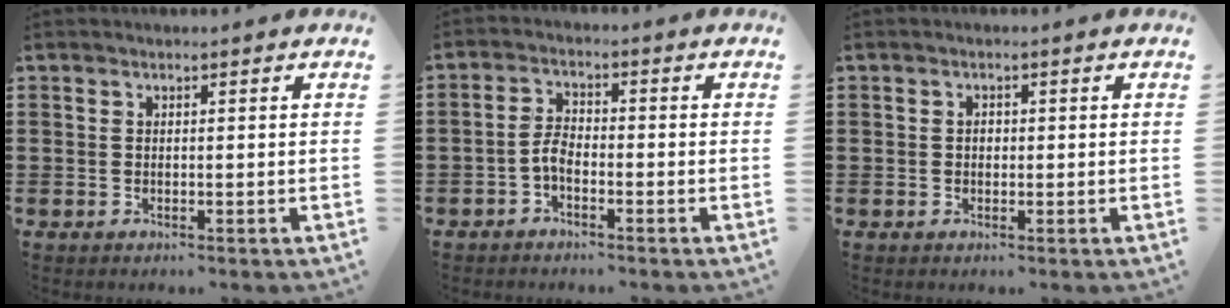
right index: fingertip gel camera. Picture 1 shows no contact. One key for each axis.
{"total": 3.2, "fx": -1.8, "fy": 1.4, "fz": 2.2, "tx": -0.058, "ty": 0.003, "tz": -0.041}
{"total": 0.8, "fx": -0.1, "fy": 0.6, "fz": 0.6, "tx": -0.013, "ty": 0.002, "tz": -0.003}